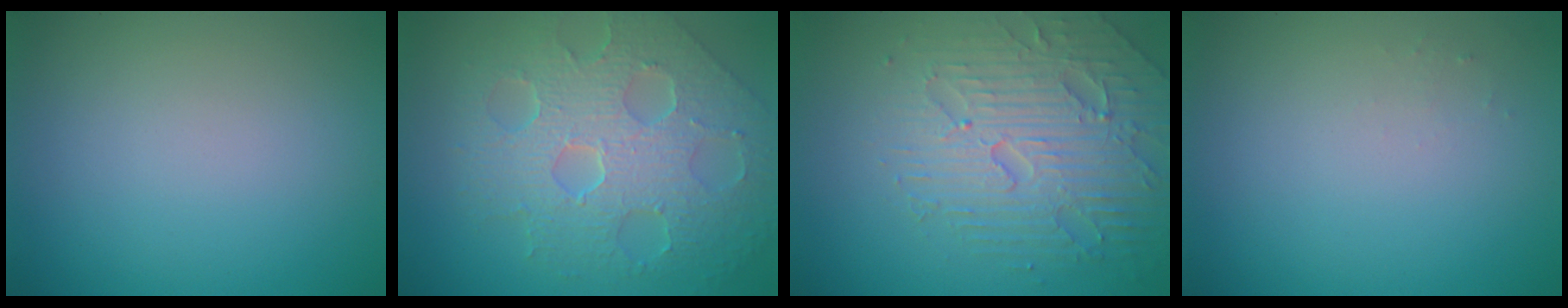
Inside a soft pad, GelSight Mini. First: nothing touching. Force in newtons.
{"total": 8.7, "press": 5.9, "slide": 6.4}
{"total": 5.1, "press": 4.9, "slide": 1.2}
{"total": 0.5, "press": 0.5, "slide": 0.2}